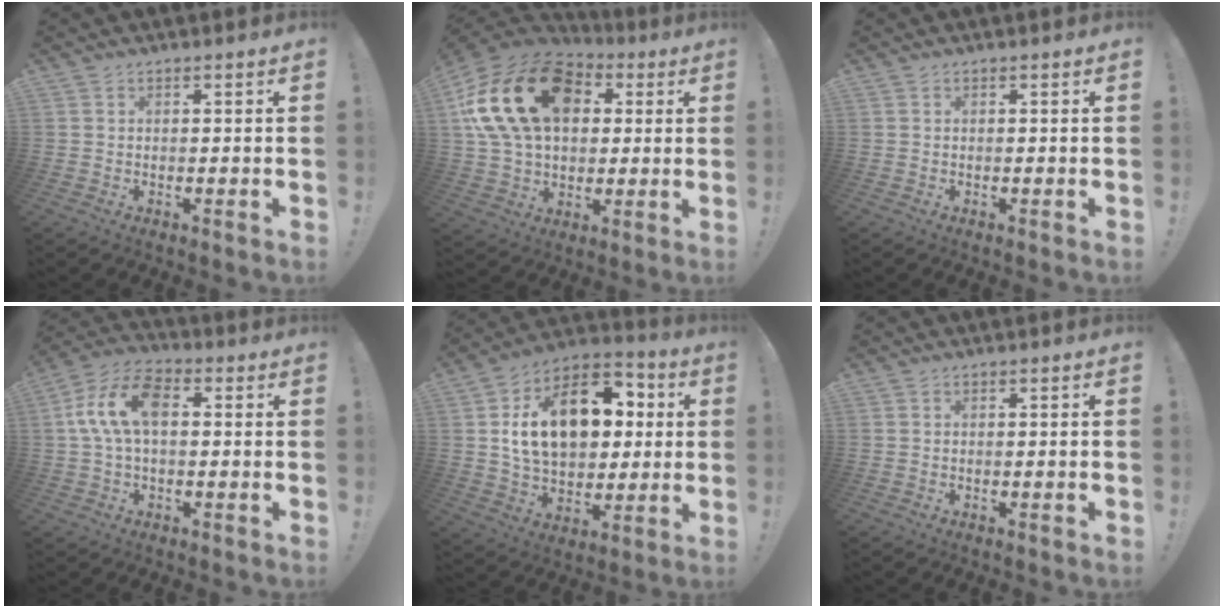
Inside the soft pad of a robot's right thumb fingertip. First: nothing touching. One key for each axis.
{"total": 25.6, "fx": 7.4, "fy": 17.4, "fz": 17.2, "tx": -0.311, "ty": -0.013, "tz": 0.145}
{"total": 0.0}
{"total": 12.1, "fx": 1.4, "fy": 6.9, "fz": 9.8, "tx": -0.198, "ty": 0.011, "tz": 0.028}
{"total": 21.0, "fx": 4.9, "fy": 13.7, "fz": 15.0, "tx": -0.228, "ty": -0.010, "tz": 0.090}
{"total": 0.8, "fx": -0.5, "fy": -0.4, "fz": 0.5, "tx": -0.008, "ty": -0.002, "tz": -0.008}